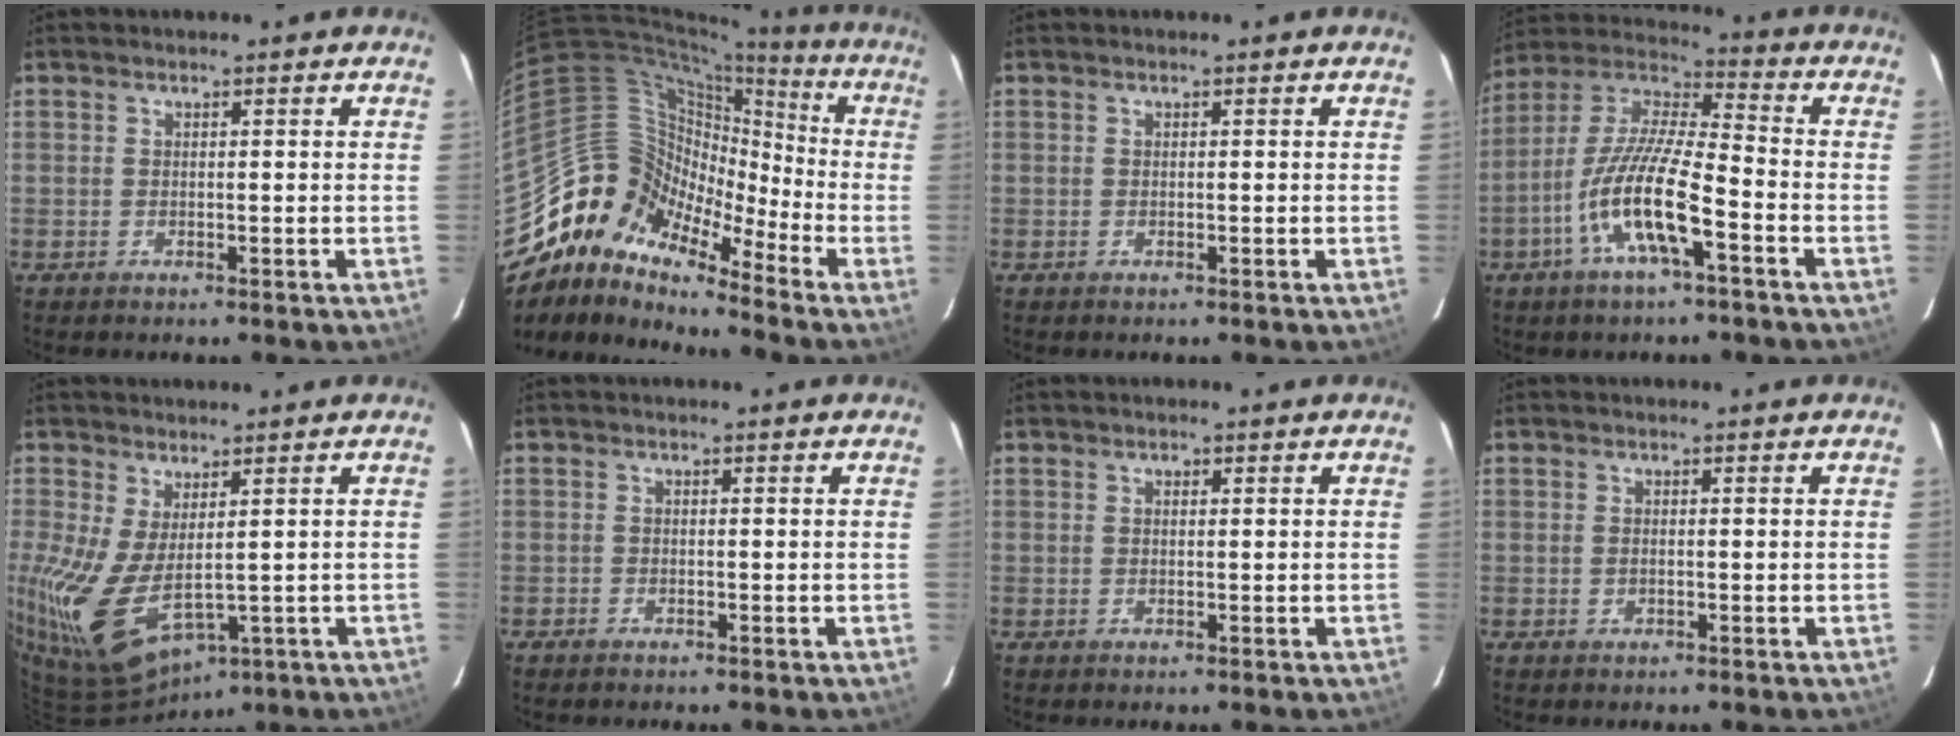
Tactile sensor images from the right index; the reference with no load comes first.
{"total": 12.6, "force": [-10.3, 6.1, 4.2], "torque": [-0.057, 0.026, -0.222]}
{"total": 0.0}
{"total": 14.2, "force": [-6.0, 2.5, 12.6], "torque": [-0.251, -0.003, -0.122]}
{"total": 13.3, "force": [-1.2, 6.6, 11.5], "torque": [-0.235, -0.049, 0.001]}
{"total": 1.1, "force": [-0.9, 0.6, -0.1], "torque": [-0.002, 0.001, -0.018]}
{"total": 0.6, "force": [0.3, 0.4, 0.3], "torque": [-0.005, 0.003, 0.004]}
{"total": 0.6, "force": [-0.1, 0.4, 0.4], "torque": [-0.005, 0.002, -0.002]}